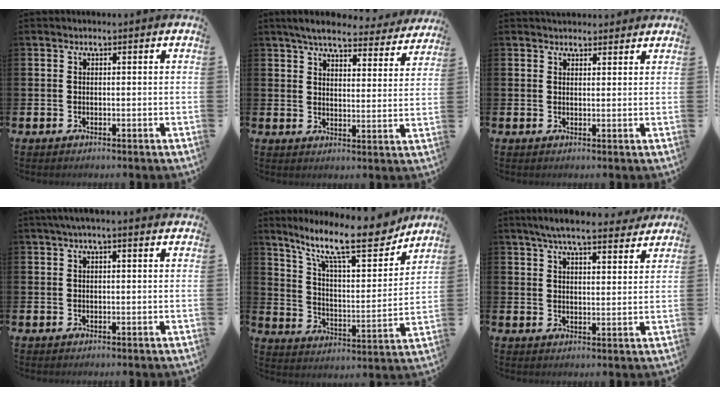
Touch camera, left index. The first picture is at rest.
{"total": 6.0, "force": [5.6, 0.9, 2.1], "torque": [-0.051, -0.029, 0.094]}
{"total": 2.5, "force": [2.4, 0.7, -0.1], "torque": [0.006, -0.009, 0.042]}
{"total": 2.0, "force": [1.4, 0.1, 1.4], "torque": [-0.029, 0.004, 0.025]}
{"total": 14.8, "force": [11.7, 3.4, 8.4], "torque": [-0.167, -0.069, 0.196]}
{"total": 6.6, "force": [6.2, 0.8, 2.3], "torque": [-0.053, -0.028, 0.109]}